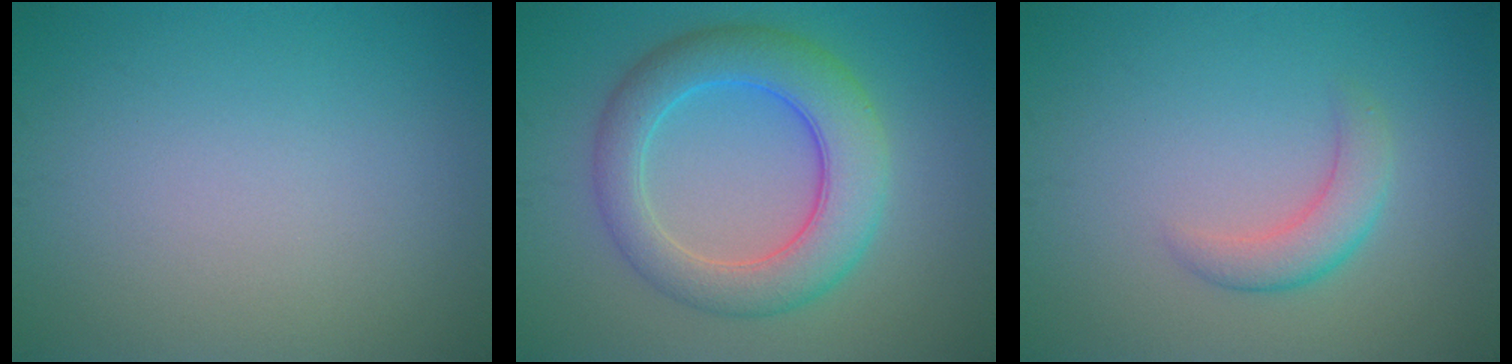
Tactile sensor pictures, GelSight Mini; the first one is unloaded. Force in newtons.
{"total": 7.0, "press": 7.0, "slide": 0.4}
{"total": 2.6, "press": 2.6, "slide": 0.1}